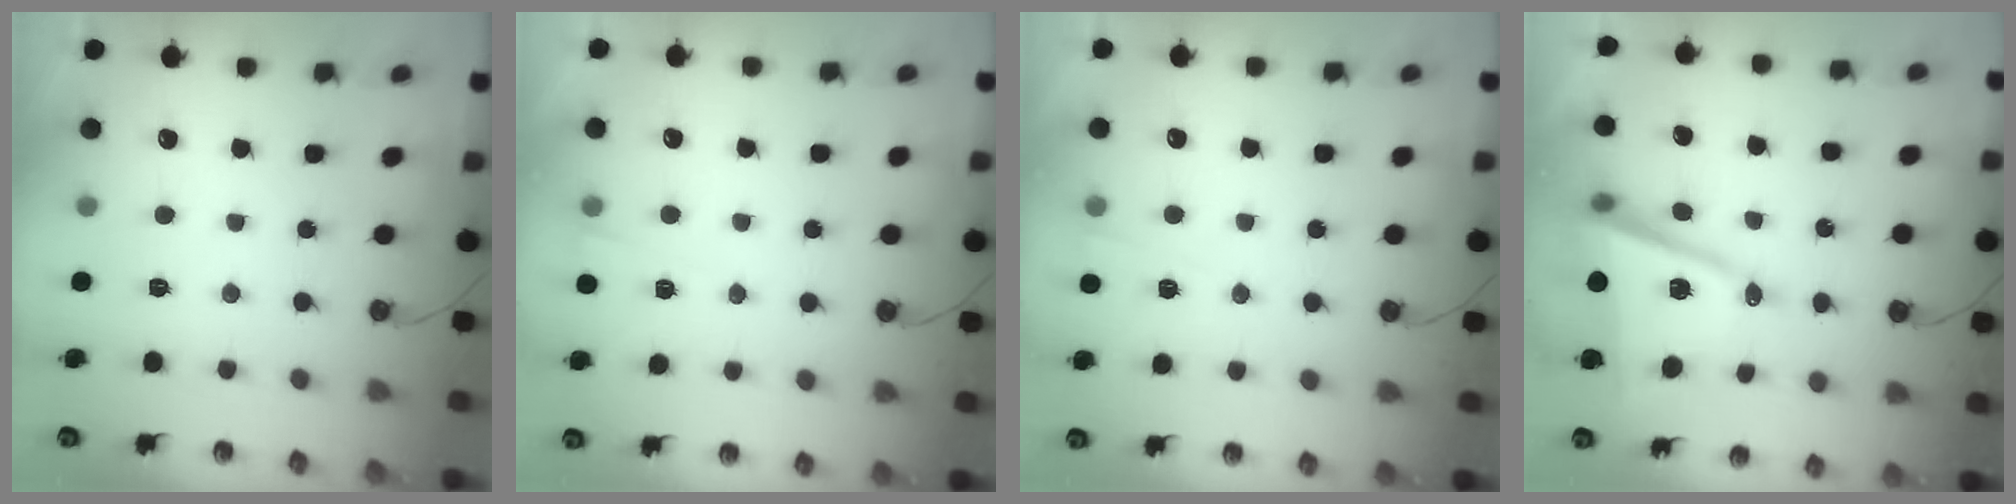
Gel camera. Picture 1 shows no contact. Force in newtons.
{"total": 2.7, "press": 2.1, "slide": 1.6}
{"total": 2.6, "press": 2.1, "slide": 1.5}
{"total": 11.0, "press": 10.1, "slide": 4.2}